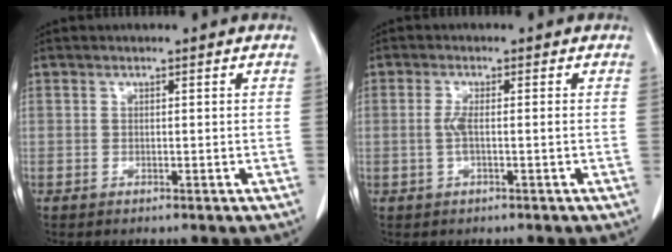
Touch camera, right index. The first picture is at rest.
{"total": 2.3, "force": [-0.3, 0.2, 2.3], "torque": [-0.051, 0.000, -0.007]}